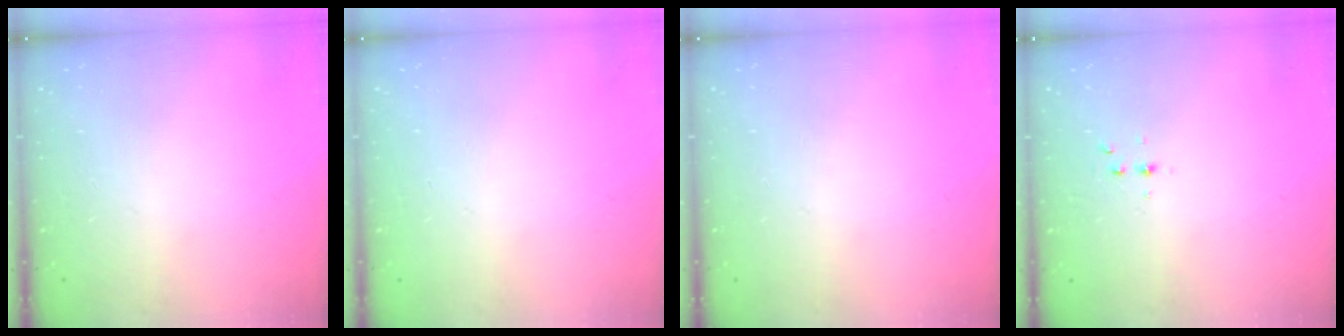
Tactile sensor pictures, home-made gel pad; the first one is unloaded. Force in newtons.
{"total": 0.0}
{"total": 0.0}
{"total": 4.0, "press": 3.6, "slide": 1.8}